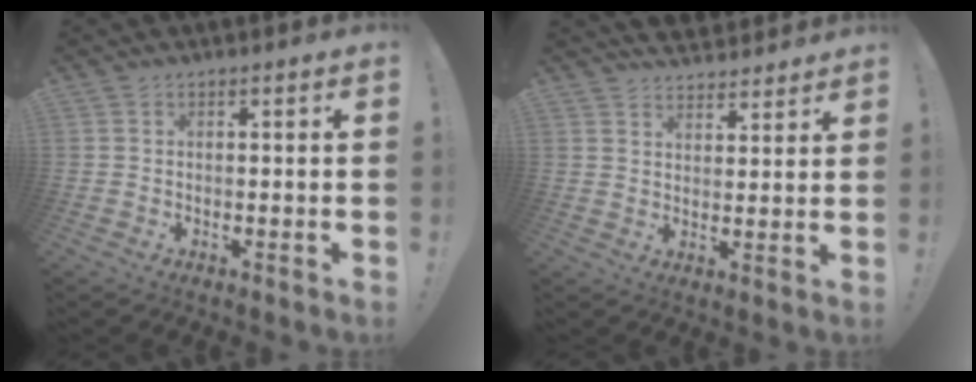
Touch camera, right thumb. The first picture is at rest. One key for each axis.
{"total": 4.6, "fx": 4.1, "fy": 2.0, "fz": 0.5, "tx": -0.005, "ty": -0.033, "tz": 0.076}